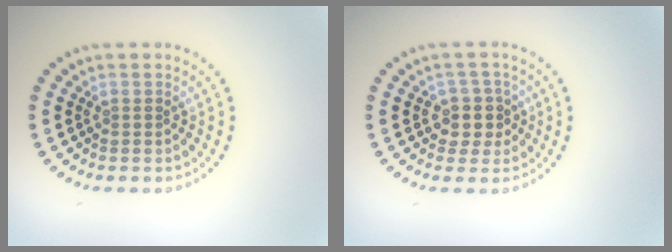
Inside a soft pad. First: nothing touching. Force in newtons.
{"total": 2.6, "press": 2.2, "slide": 1.3}